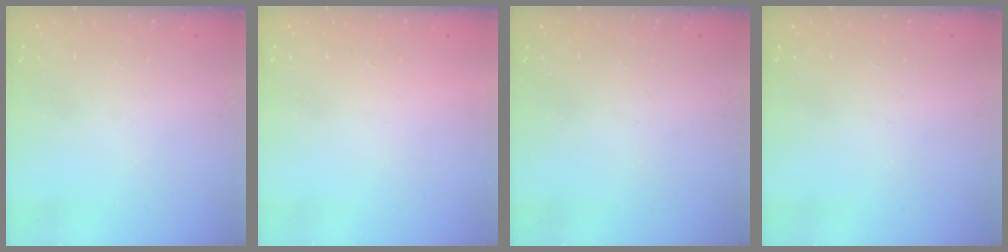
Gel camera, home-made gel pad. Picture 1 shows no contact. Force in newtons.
{"total": 1.7, "press": 1.7, "slide": 0.1}
{"total": 0.0}
{"total": 0.0}